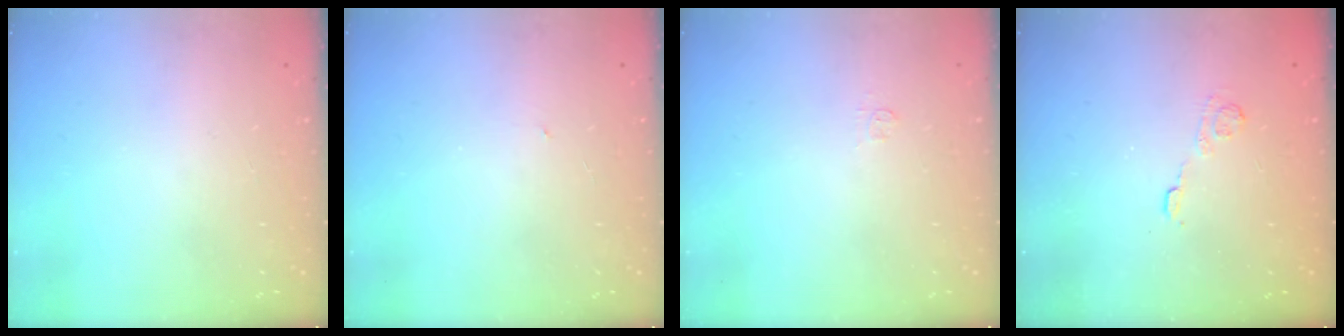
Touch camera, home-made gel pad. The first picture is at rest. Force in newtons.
{"total": 0.6, "press": 0.6, "slide": 0.1}
{"total": 3.1, "press": 3.0, "slide": 0.4}
{"total": 3.5, "press": 3.2, "slide": 1.4}